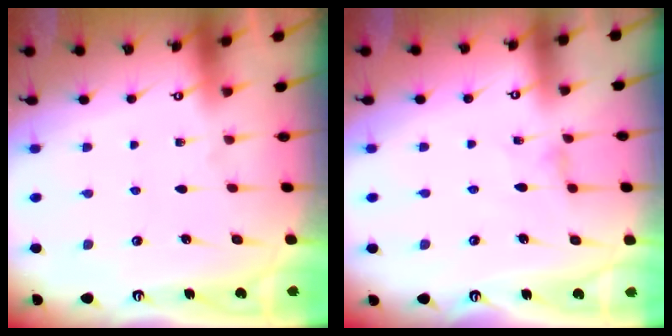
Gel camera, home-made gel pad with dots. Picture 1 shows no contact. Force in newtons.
{"total": 0.9, "press": 0.8, "slide": 0.4}